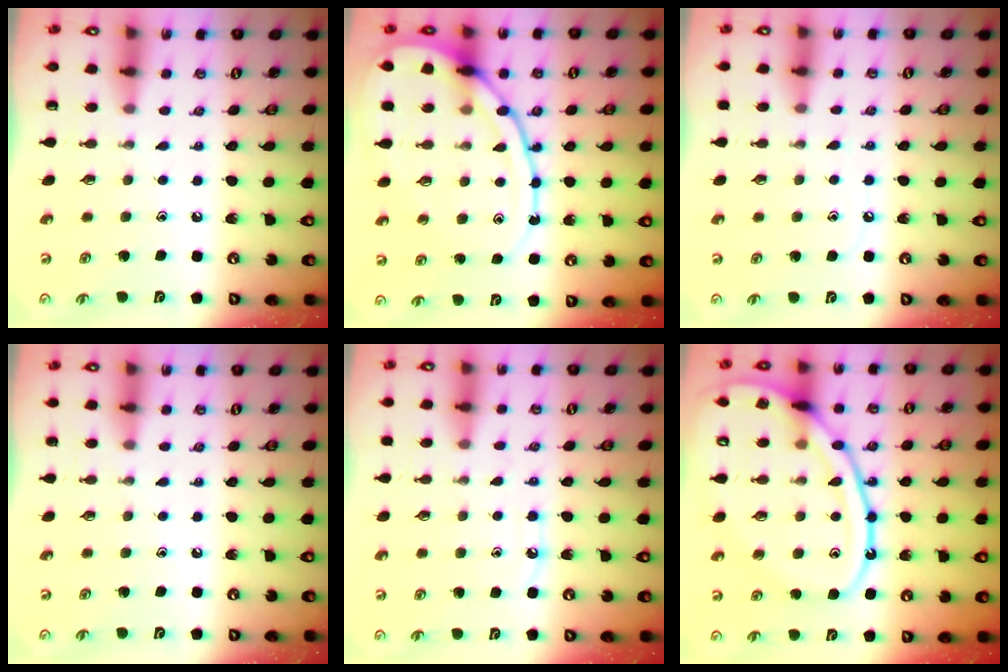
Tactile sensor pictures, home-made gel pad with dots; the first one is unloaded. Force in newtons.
{"total": 15.1, "press": 15.0, "slide": 1.5}
{"total": 5.3, "press": 5.2, "slide": 0.7}
{"total": 0.0}
{"total": 5.9, "press": 5.9, "slide": 0.7}
{"total": 20.9, "press": 20.9, "slide": 1.8}